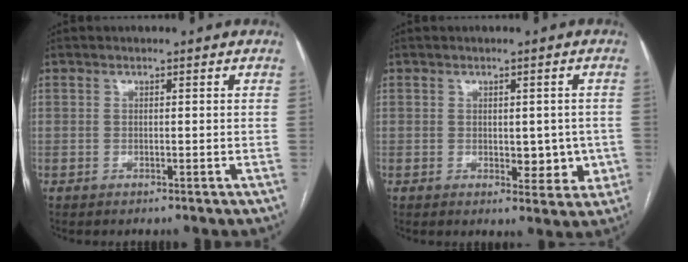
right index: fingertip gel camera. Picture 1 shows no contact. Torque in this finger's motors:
{"motor_torque": [0.16, 0.20, 0.08, 0.03]}